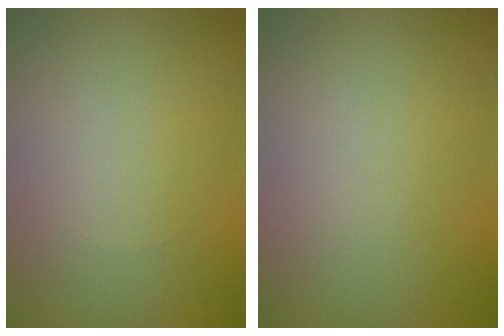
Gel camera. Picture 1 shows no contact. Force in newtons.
{"total": 0.0}